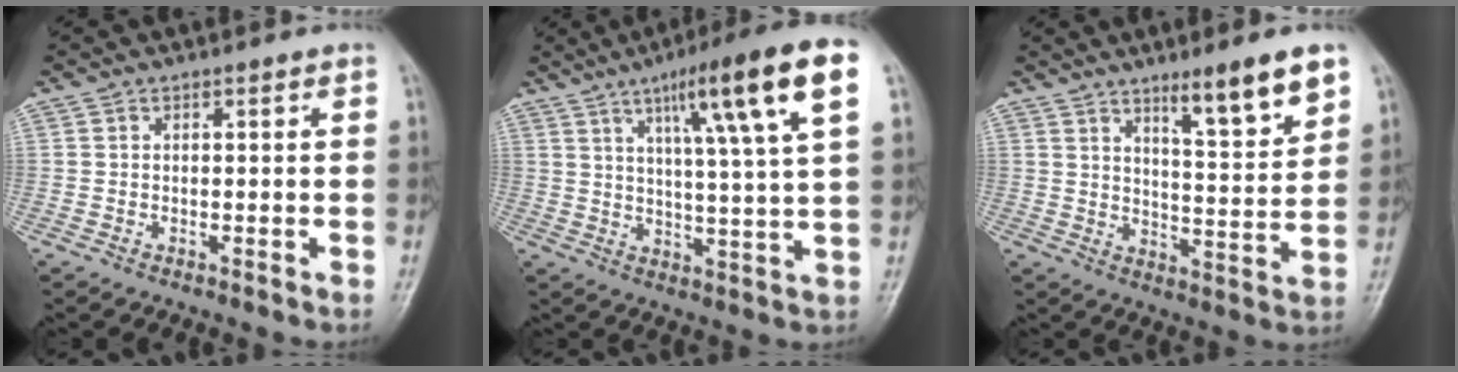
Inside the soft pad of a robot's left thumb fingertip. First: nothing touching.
{"total": 16.6, "force": [7.4, 1.5, 14.8], "torque": [-0.224, -0.010, 0.109]}
{"total": 11.0, "force": [7.1, 1.5, 8.3], "torque": [-0.112, -0.047, 0.111]}